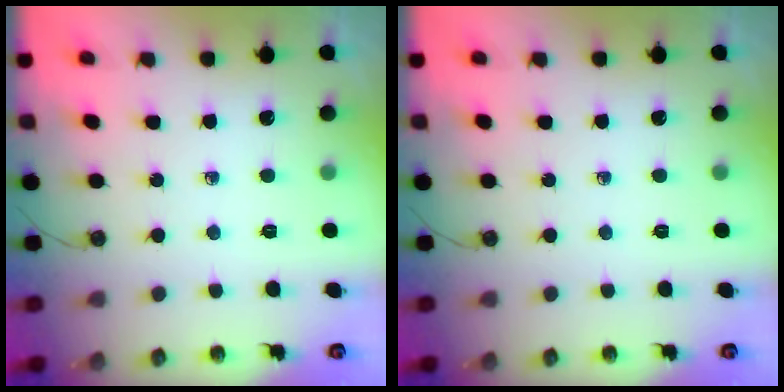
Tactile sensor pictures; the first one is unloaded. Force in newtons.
{"total": 0.0}